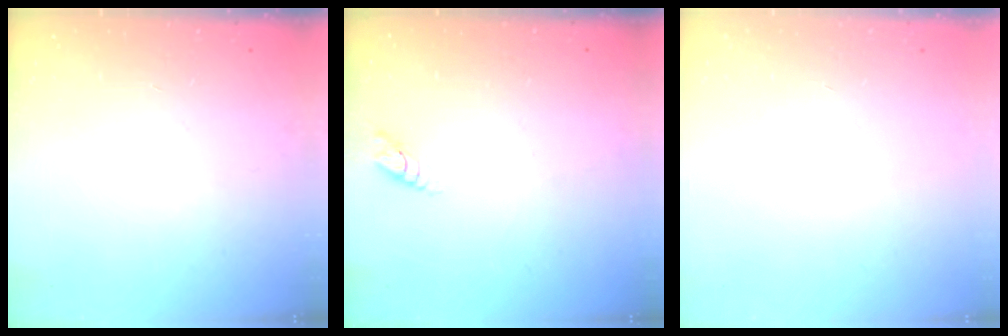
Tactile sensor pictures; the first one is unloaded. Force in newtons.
{"total": 2.8, "press": 2.8, "slide": 0.3}
{"total": 0.0}